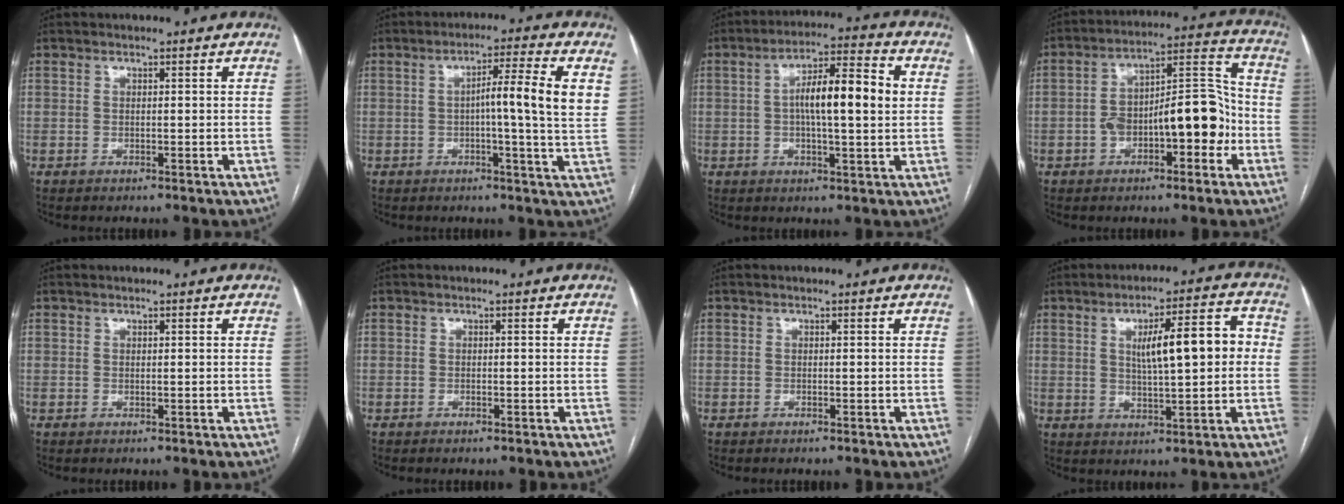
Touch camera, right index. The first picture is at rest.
{"total": 9.2, "force": [1.4, -0.4, 9.1], "torque": [-0.135, 0.009, 0.014]}
{"total": 11.0, "force": [1.0, 2.0, 10.7], "torque": [-0.182, 0.023, 0.012]}
{"total": 13.7, "force": [-3.2, 5.1, 12.3], "torque": [-0.201, 0.045, -0.047]}
{"total": 0.0}
{"total": 0.6, "force": [-0.5, 0.1, 0.2], "torque": [-0.007, -0.001, -0.006]}
{"total": 0.0}
{"total": 10.2, "force": [1.2, 2.2, 9.9], "torque": [-0.147, 0.026, 0.023]}